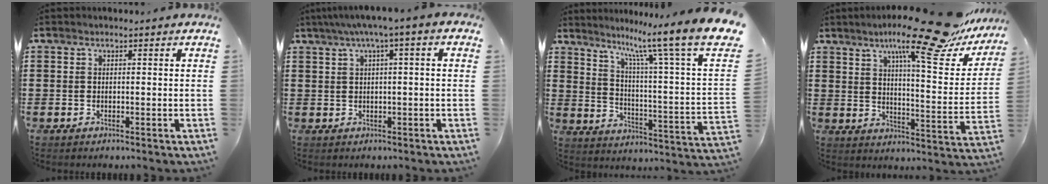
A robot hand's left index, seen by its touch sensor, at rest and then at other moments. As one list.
[{"total": 3.1, "force": [0.0, 0.2, 3.1], "torque": [-0.057, 0.001, -0.004]}, {"total": 11.3, "force": [8.0, 0.1, 7.9], "torque": [-0.159, -0.064, 0.116]}, {"total": 16.0, "force": [12.2, 0.8, 10.4], "torque": [-0.176, -0.061, 0.189]}]